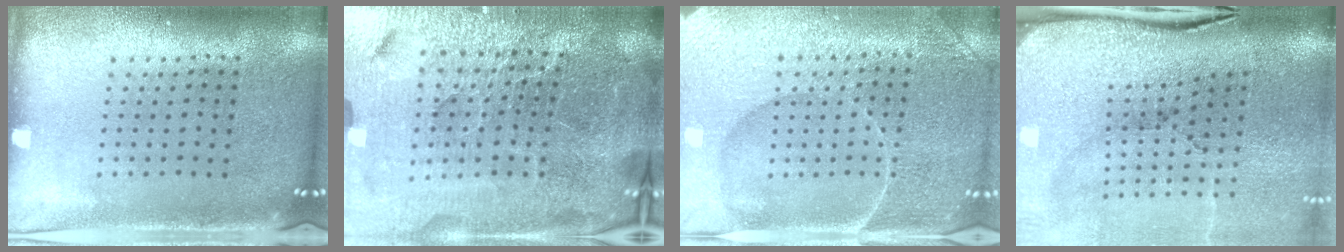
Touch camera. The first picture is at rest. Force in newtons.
{"total": 7.1, "press": 6.2, "slide": 3.4}
{"total": 4.6, "press": 4.4, "slide": 1.1}
{"total": 4.9, "press": 4.0, "slide": 3.0}